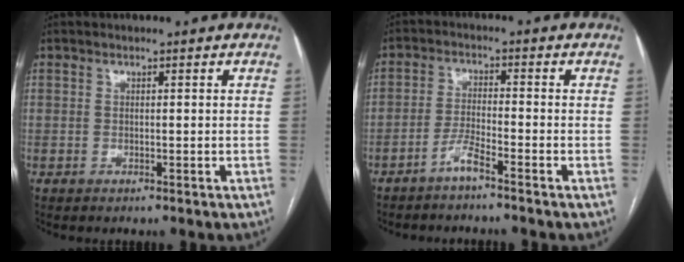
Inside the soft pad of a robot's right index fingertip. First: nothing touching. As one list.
[{"total": 3.4, "force": [-2.7, -0.2, 2.1], "torque": [-0.045, -0.002, -0.055]}]